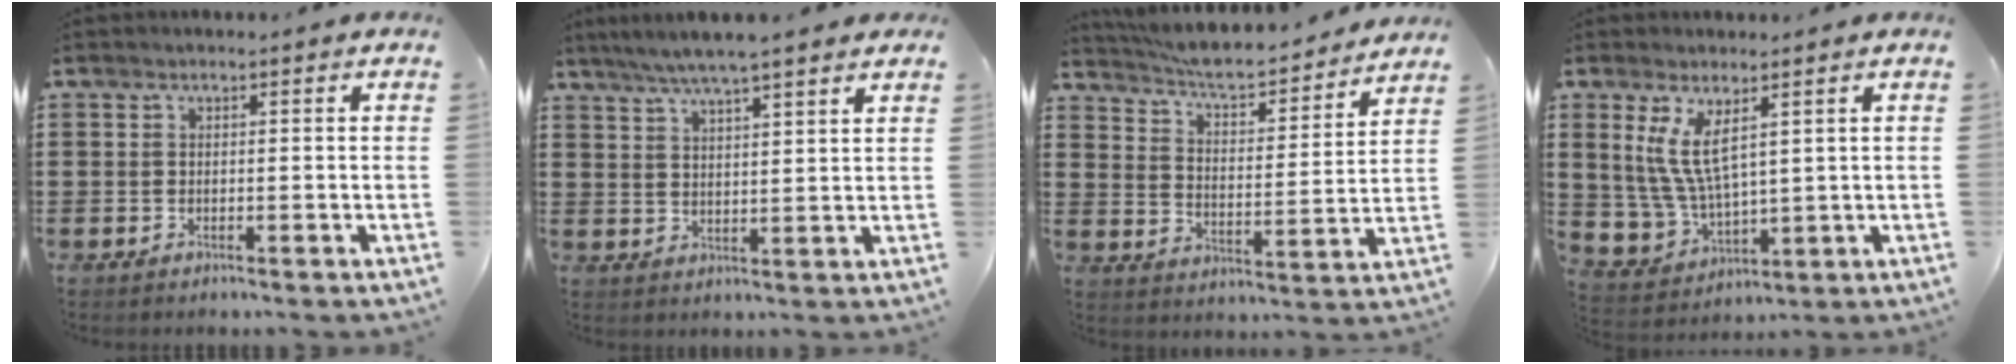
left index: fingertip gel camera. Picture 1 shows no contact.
{"total": 5.1, "force": [4.3, 0.0, 2.7], "torque": [-0.063, -0.008, 0.075]}
{"total": 5.4, "force": [5.1, 0.3, 1.6], "torque": [-0.055, -0.040, 0.082]}
{"total": 7.9, "force": [3.2, 3.7, 6.2], "torque": [-0.150, -0.003, 0.056]}